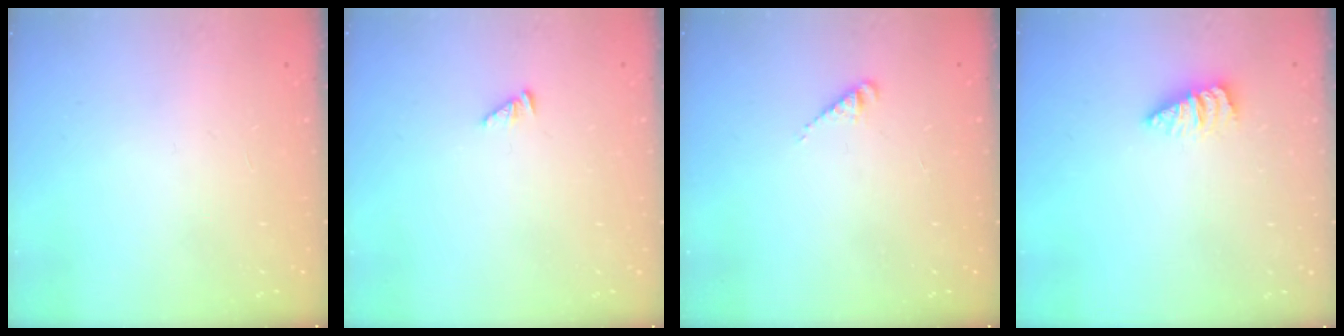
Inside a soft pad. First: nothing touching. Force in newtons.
{"total": 2.1, "press": 2.1, "slide": 0.3}
{"total": 2.3, "press": 2.3, "slide": 0.2}
{"total": 2.7, "press": 2.7, "slide": 0.2}